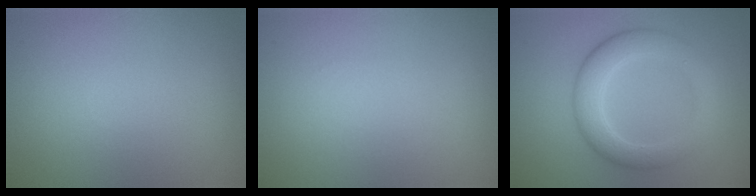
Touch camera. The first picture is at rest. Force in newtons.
{"total": 0.0}
{"total": 4.4, "press": 4.4, "slide": 0.1}